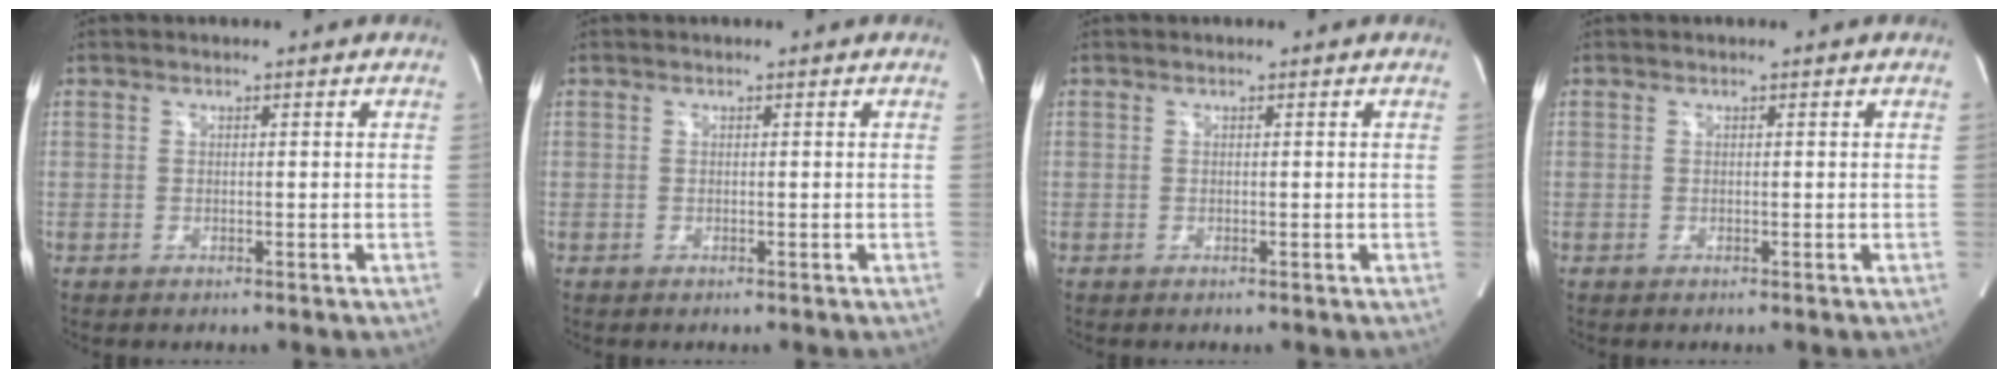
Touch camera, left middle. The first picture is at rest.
{"total": 0.0}
{"total": 0.0}
{"total": 0.0}